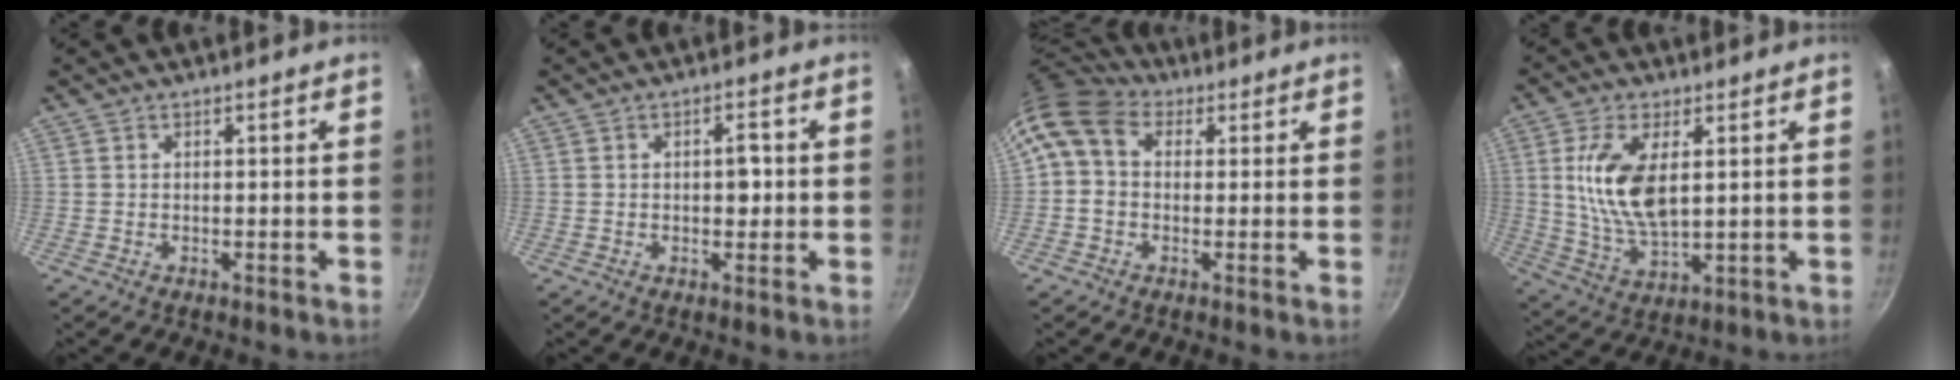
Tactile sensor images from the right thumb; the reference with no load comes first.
{"total": 3.1, "force": [0.1, 1.8, 2.5], "torque": [-0.022, 0.005, 0.000]}
{"total": 9.5, "force": [2.6, 7.1, 5.8], "torque": [-0.104, 0.017, 0.026]}
{"total": 12.1, "force": [2.5, 5.8, 10.3], "torque": [-0.199, -0.012, 0.055]}